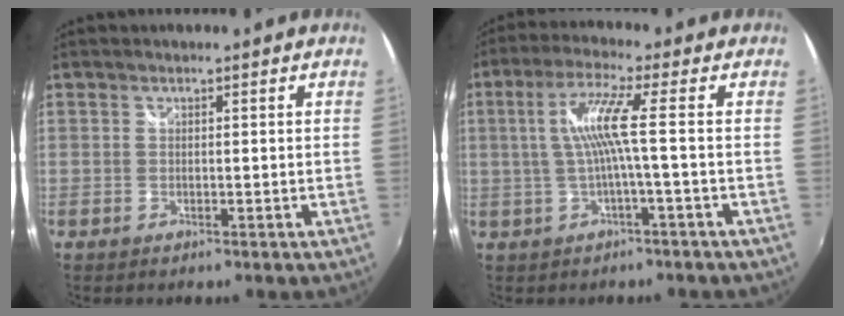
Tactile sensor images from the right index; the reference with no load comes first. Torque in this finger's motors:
{"motor_torque": [0.89, -0.14, 0.53, 0.17]}